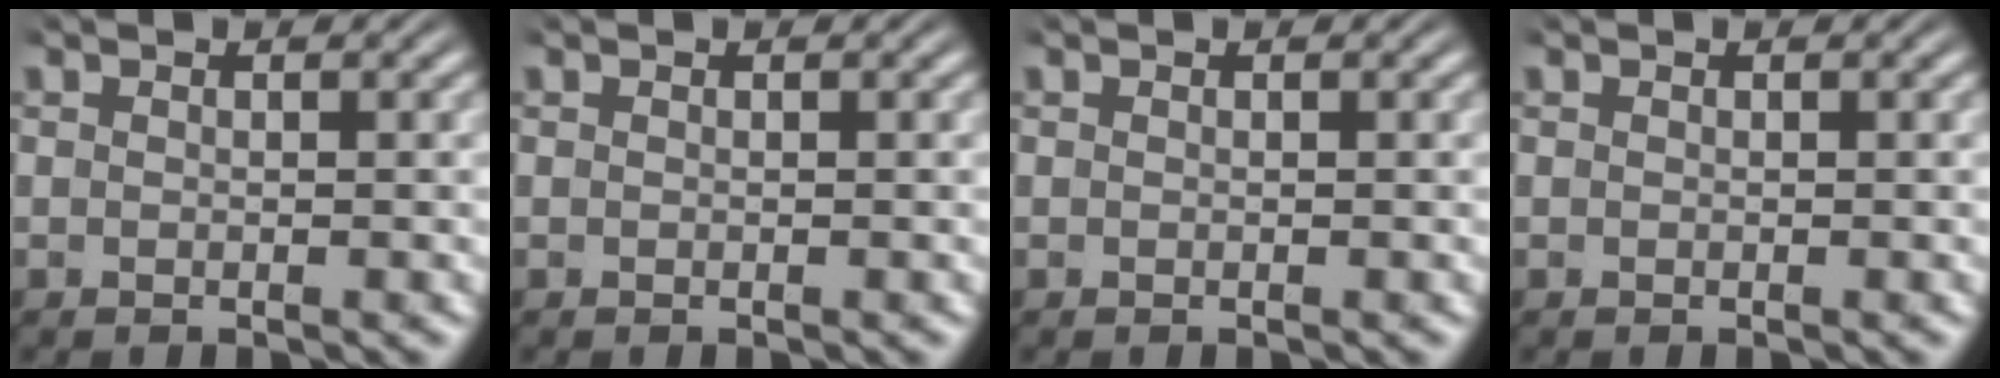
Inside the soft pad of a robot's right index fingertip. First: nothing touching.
{"total": 0.0}
{"total": 0.0}
{"total": 0.0}